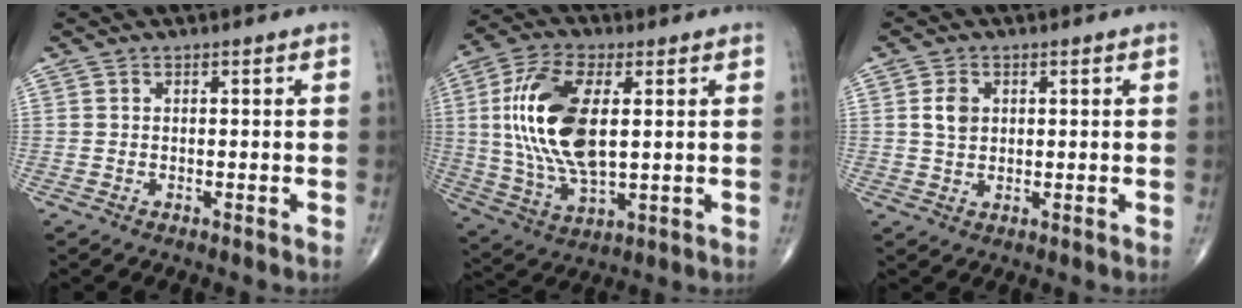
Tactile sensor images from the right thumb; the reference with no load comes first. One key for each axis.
{"total": 17.9, "fx": 2.6, "fy": 8.5, "fz": 15.6, "tx": -0.315, "ty": -0.005, "tz": 0.051}
{"total": 3.6, "fx": 0.8, "fy": 2.6, "fz": 2.3, "tx": -0.033, "ty": -0.002, "tz": 0.017}